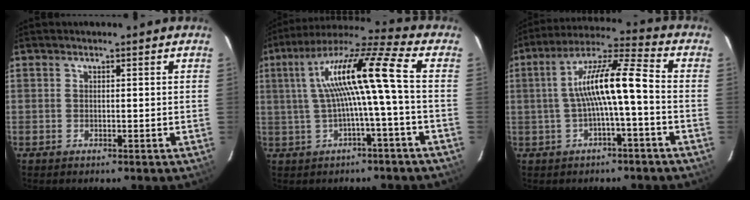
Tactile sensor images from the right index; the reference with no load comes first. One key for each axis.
{"total": 12.9, "fx": 0.3, "fy": -1.0, "fz": 12.8, "tx": -0.234, "ty": 0.019, "tz": 0.009}
{"total": 10.4, "fx": -1.6, "fy": 0.8, "fz": 10.3, "tx": -0.195, "ty": 0.024, "tz": -0.026}